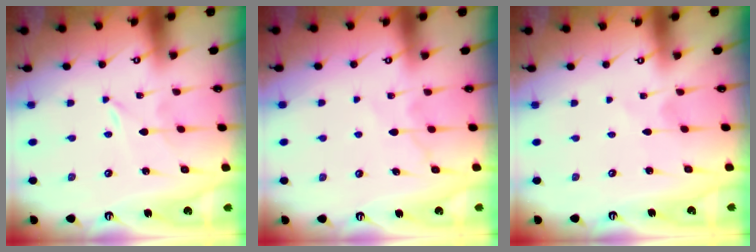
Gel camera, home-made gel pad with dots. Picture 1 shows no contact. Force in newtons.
{"total": 7.8, "press": 7.7, "slide": 0.7}
{"total": 0.7, "press": 0.7, "slide": 0.1}